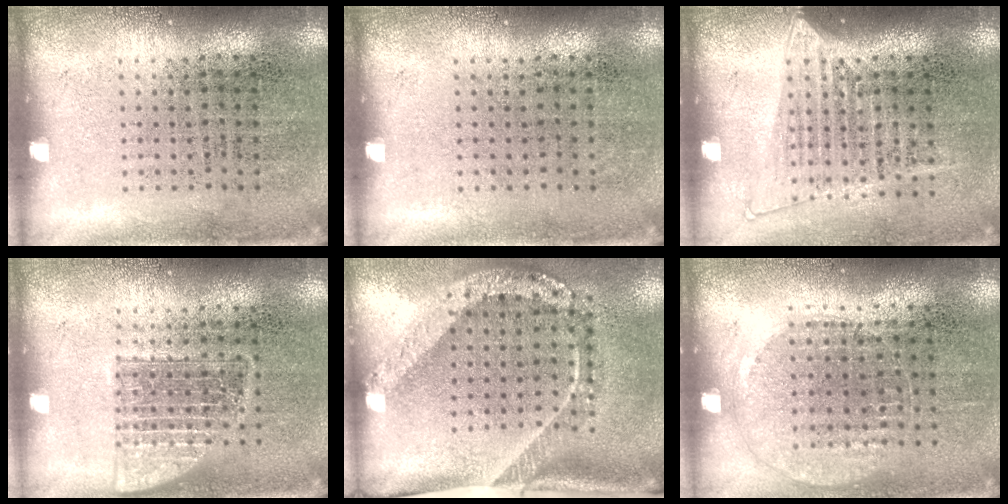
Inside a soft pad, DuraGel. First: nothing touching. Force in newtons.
{"total": 0.0}
{"total": 1.3, "press": 1.1, "slide": 0.6}
{"total": 1.0, "press": 1.0, "slide": 0.2}
{"total": 2.5, "press": 1.7, "slide": 1.8}
{"total": 0.9, "press": 0.9, "slide": 0.3}